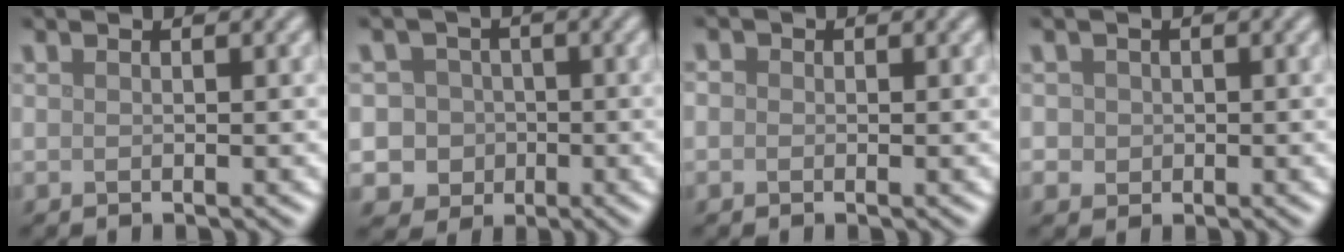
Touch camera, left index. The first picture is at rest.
{"total": 5.1, "force": [-0.7, 4.9, 1.2], "torque": [0.005, 0.021, -0.039]}
{"total": 1.0, "force": [0.2, 0.9, 0.3], "torque": [-0.006, 0.002, -0.009]}
{"total": 2.1, "force": [0.4, 1.9, 0.8], "torque": [-0.004, 0.011, 0.004]}